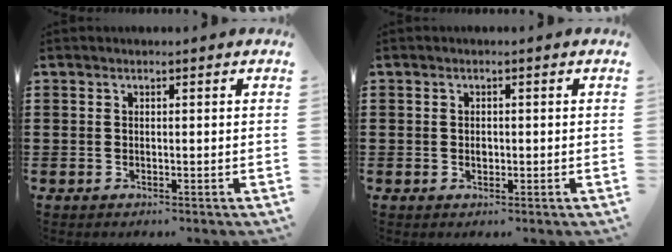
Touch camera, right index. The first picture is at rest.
{"total": 1.0, "force": [-0.1, 0.7, 0.8], "torque": [-0.017, 0.001, -0.001]}